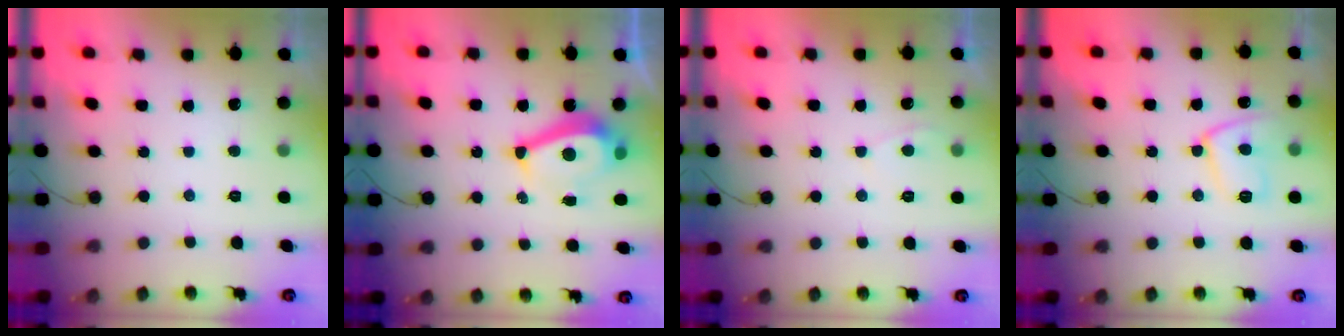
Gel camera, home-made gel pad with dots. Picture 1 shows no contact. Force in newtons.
{"total": 7.8, "press": 7.4, "slide": 2.5}
{"total": 2.7, "press": 2.7, "slide": 0.2}
{"total": 10.3, "press": 10.3, "slide": 0.8}